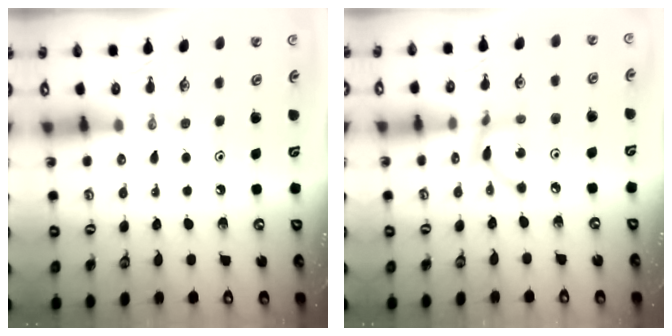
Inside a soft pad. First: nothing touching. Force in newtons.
{"total": 3.9, "press": 3.9, "slide": 0.2}